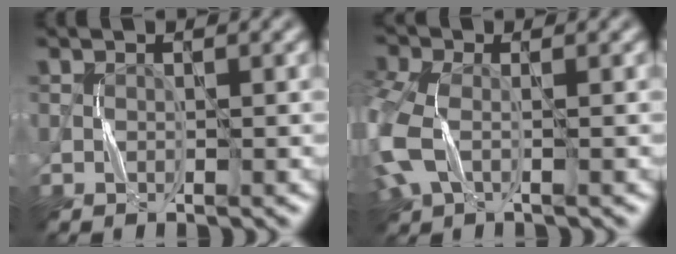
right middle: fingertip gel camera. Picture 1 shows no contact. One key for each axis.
{"total": 5.3, "fx": -1.2, "fy": 3.2, "fz": 4.0, "tx": -0.116, "ty": -0.007, "tz": -0.040}